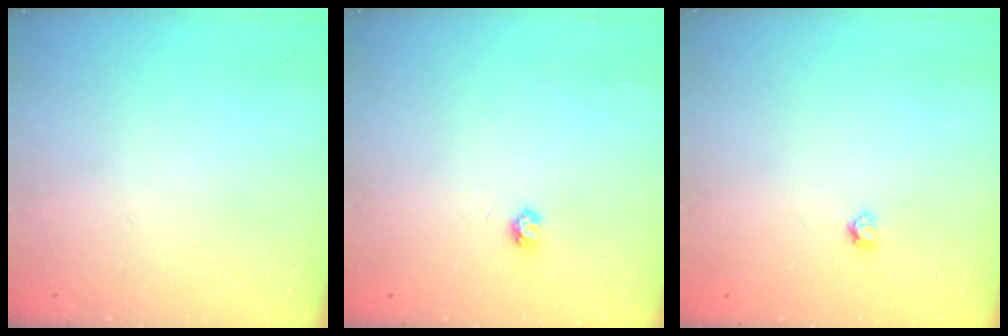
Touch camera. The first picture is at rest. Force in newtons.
{"total": 3.2, "press": 3.2, "slide": 0.3}
{"total": 3.7, "press": 3.6, "slide": 0.4}